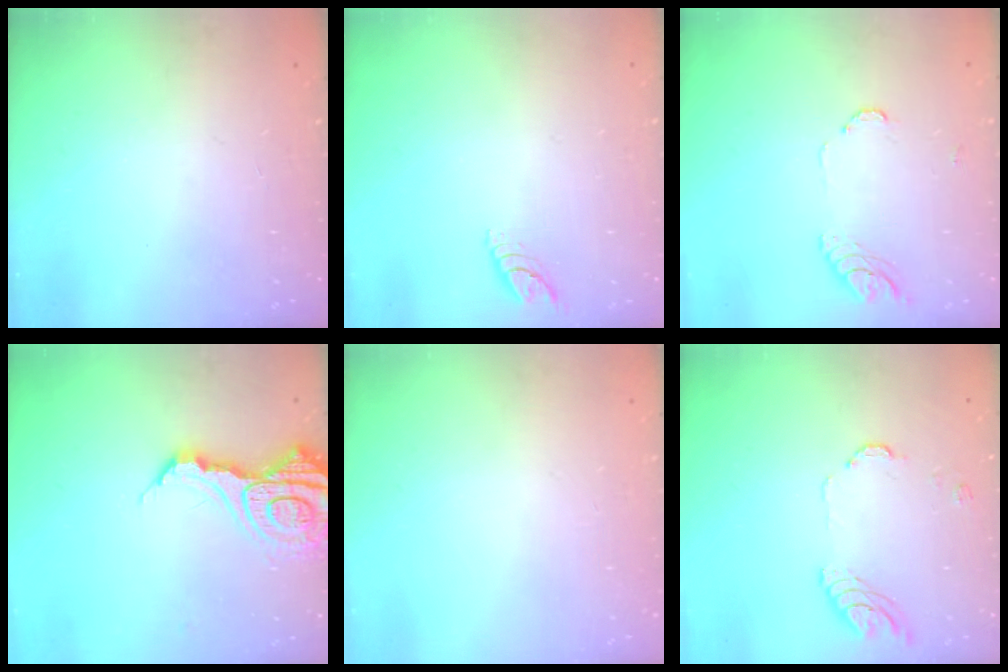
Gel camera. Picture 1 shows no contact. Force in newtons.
{"total": 5.6, "press": 5.6, "slide": 0.4}
{"total": 6.8, "press": 6.8, "slide": 0.8}
{"total": 17.2, "press": 17.1, "slide": 2.0}
{"total": 0.0}
{"total": 9.2, "press": 9.1, "slide": 1.2}